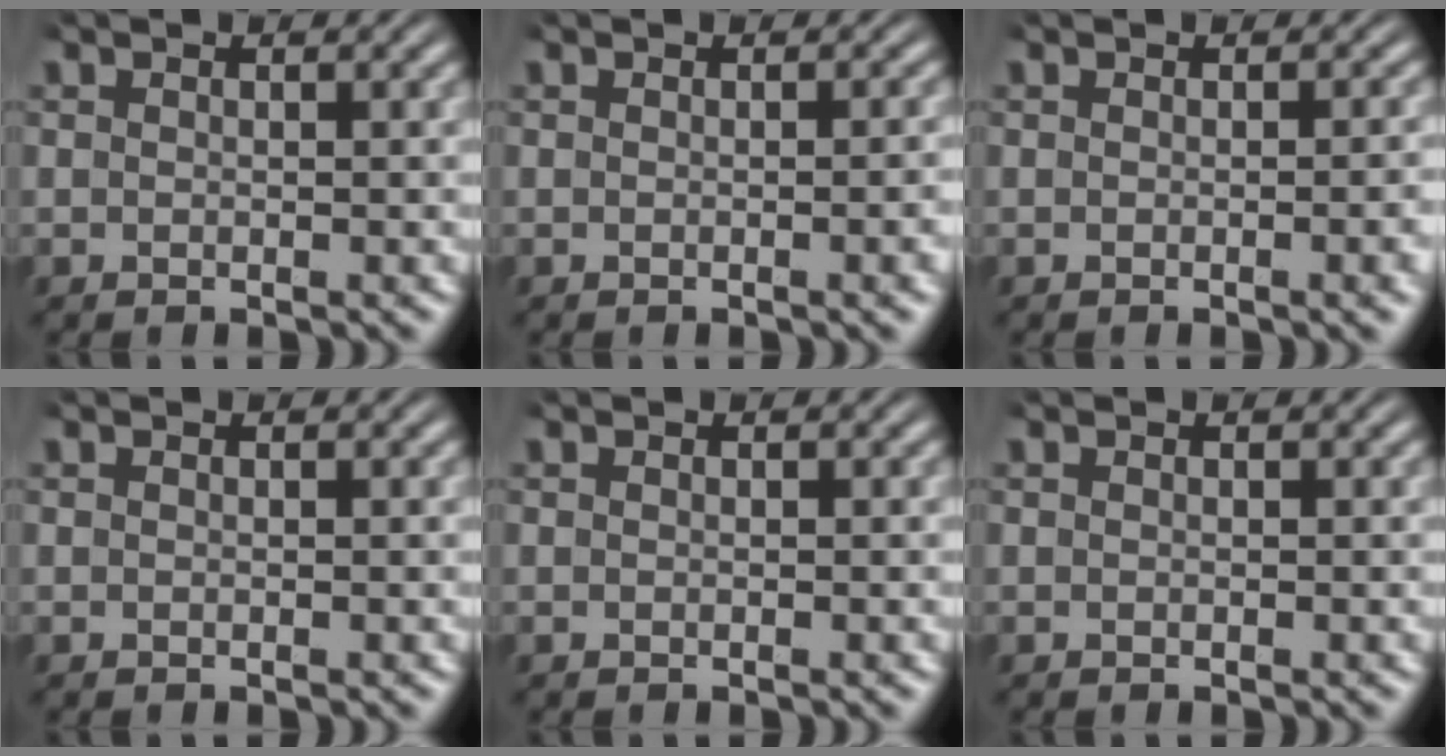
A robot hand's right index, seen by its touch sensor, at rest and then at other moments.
{"total": 0.7, "force": [-0.4, -0.2, 0.5], "torque": [-0.008, 0.007, -0.008]}
{"total": 1.0, "force": [-0.4, -0.2, 0.8], "torque": [-0.009, 0.008, -0.010]}
{"total": 0.0}
{"total": 0.0}
{"total": 0.0}